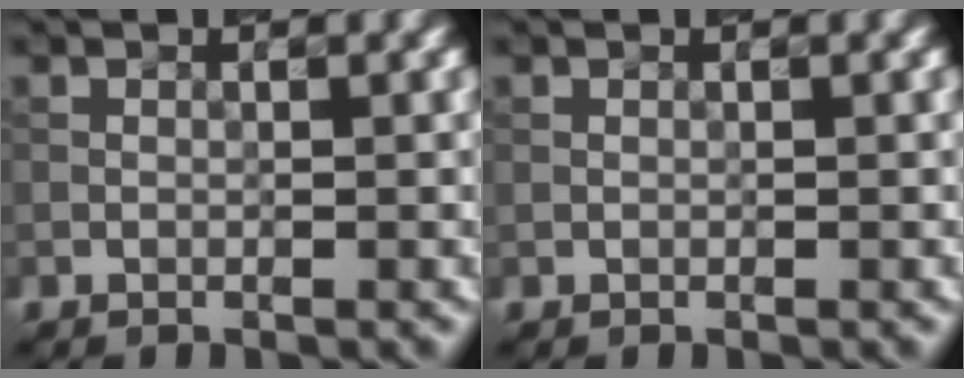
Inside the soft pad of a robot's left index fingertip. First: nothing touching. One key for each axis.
{"total": 0.0}